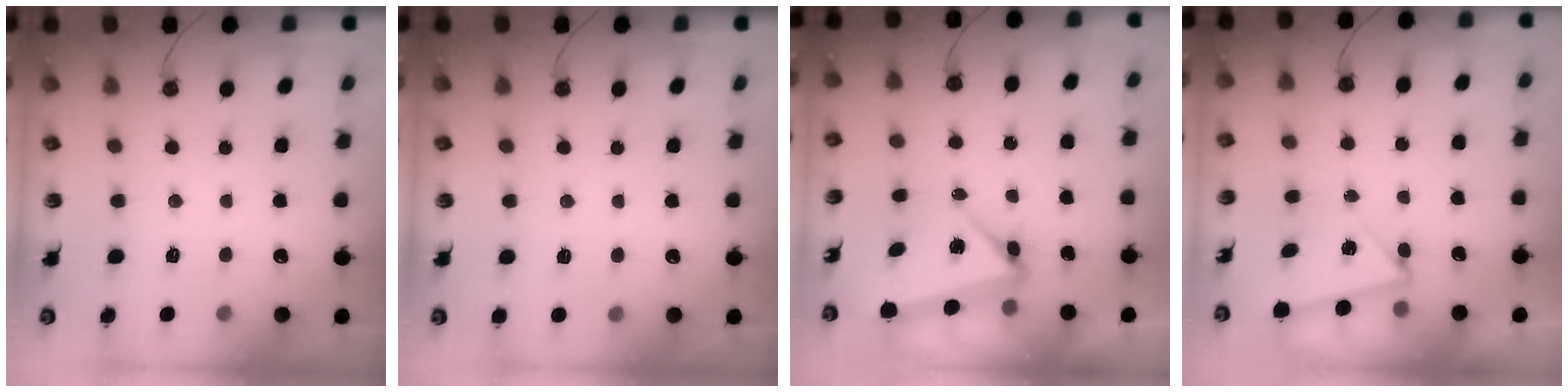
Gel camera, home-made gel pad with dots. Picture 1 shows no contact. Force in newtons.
{"total": 2.4, "press": 2.3, "slide": 0.6}
{"total": 5.6, "press": 5.2, "slide": 1.9}
{"total": 3.9, "press": 3.9, "slide": 0.5}